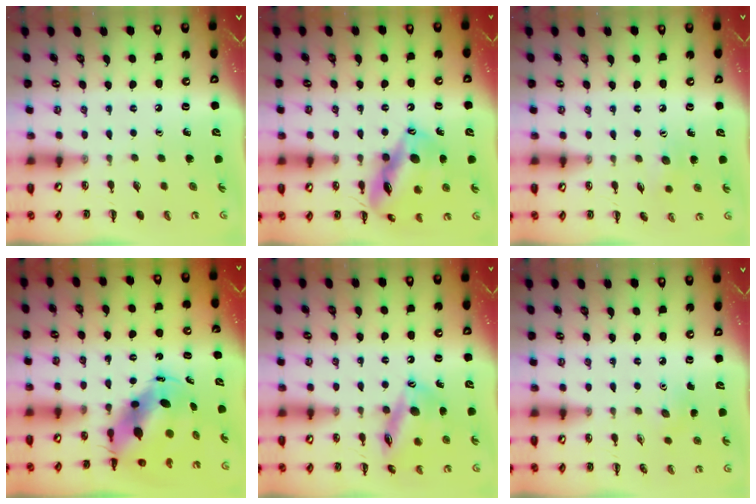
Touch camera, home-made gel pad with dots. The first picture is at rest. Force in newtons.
{"total": 16.7, "press": 16.6, "slide": 2.0}
{"total": 6.4, "press": 6.3, "slide": 1.4}
{"total": 7.8, "press": 7.5, "slide": 1.9}
{"total": 15.0, "press": 14.8, "slide": 2.1}
{"total": 2.8, "press": 2.8, "slide": 0.7}